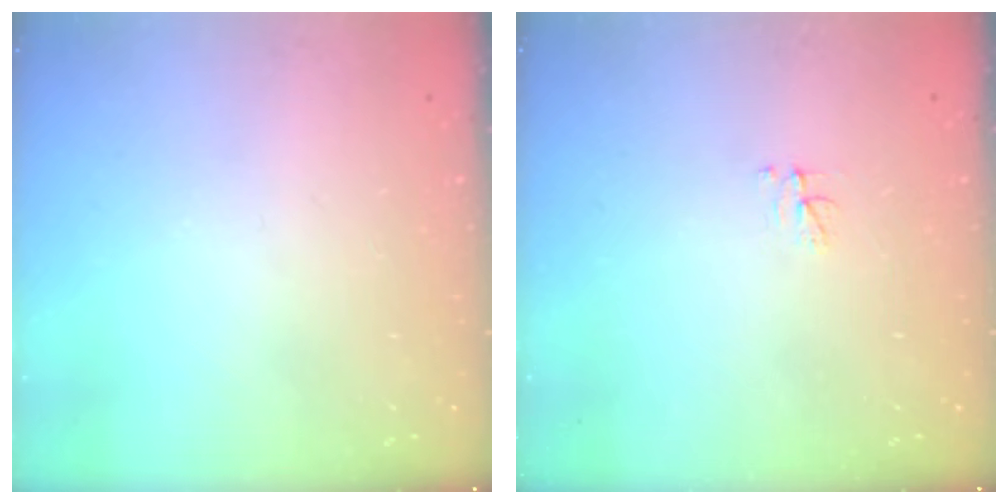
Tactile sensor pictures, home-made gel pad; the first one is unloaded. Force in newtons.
{"total": 2.9, "press": 2.9, "slide": 0.4}